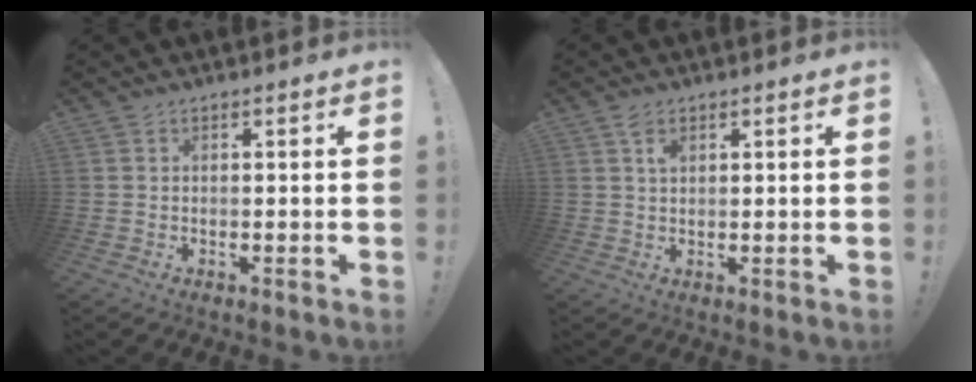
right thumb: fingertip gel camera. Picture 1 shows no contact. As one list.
[{"total": 2.5, "force": [1.5, 1.2, 1.7], "torque": [-0.018, -0.008, 0.022]}]